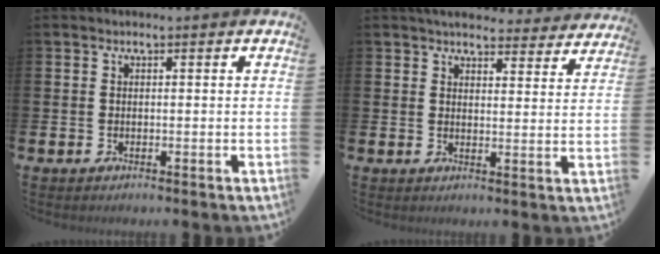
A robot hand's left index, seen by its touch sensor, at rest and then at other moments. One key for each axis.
{"total": 4.8, "fx": 4.7, "fy": 1.1, "fz": 0.5, "tx": -0.010, "ty": -0.033, "tz": 0.082}